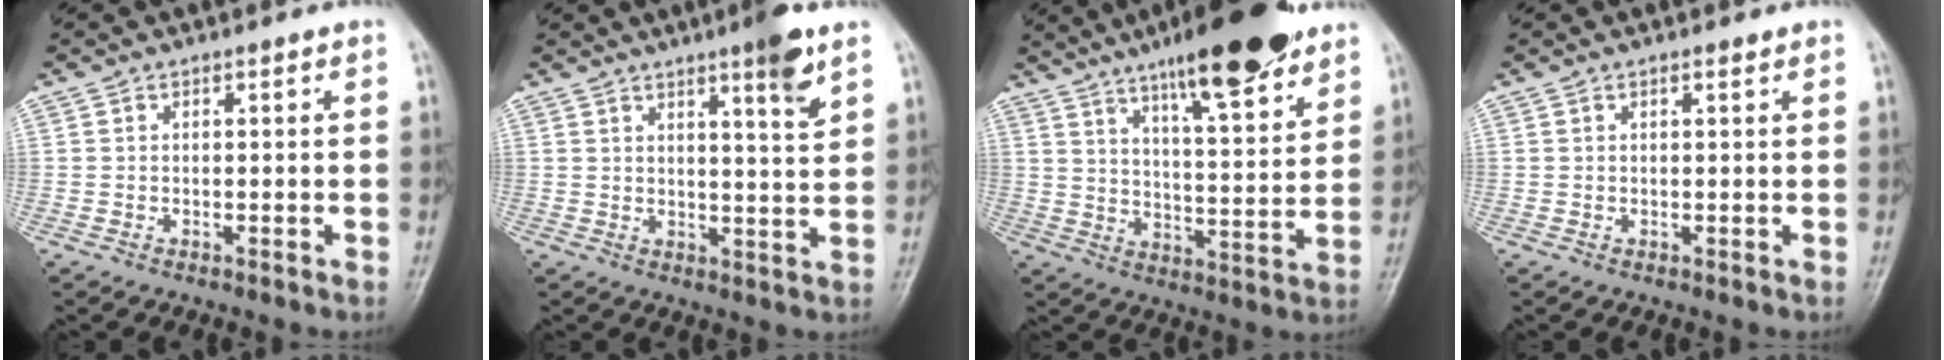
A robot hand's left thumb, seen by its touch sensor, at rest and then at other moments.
{"total": 7.3, "force": [4.4, 0.7, 5.8], "torque": [-0.079, -0.028, 0.063]}
{"total": 18.9, "force": [12.8, 4.1, 13.2], "torque": [-0.172, -0.060, 0.201]}
{"total": 0.7, "force": [0.5, 0.2, 0.5], "torque": [-0.008, -0.001, 0.007]}